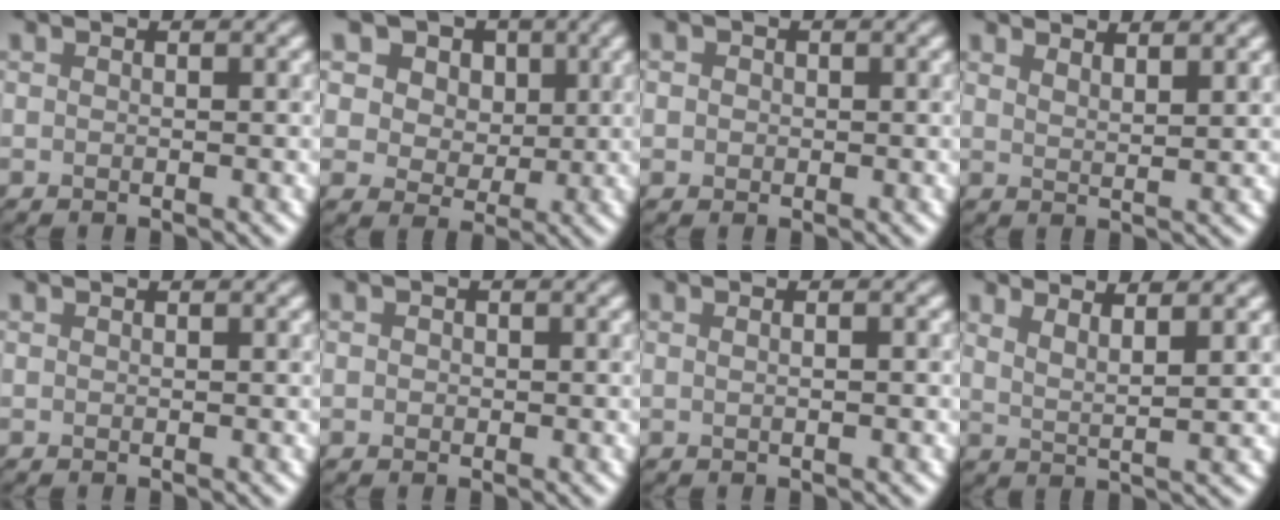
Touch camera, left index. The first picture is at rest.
{"total": 10.7, "force": [5.5, 7.7, 4.9], "torque": [-0.097, 0.012, 0.073]}
{"total": 1.3, "force": [0.3, 1.1, 0.4], "torque": [-0.001, 0.005, -0.003]}
{"total": 2.4, "force": [2.1, 0.5, 1.0], "torque": [-0.004, 0.004, 0.033]}
{"total": 0.0}
{"total": 0.7, "force": [0.1, 0.7, 0.2], "torque": [0.000, -0.003, -0.001]}
{"total": 2.4, "force": [0.8, 1.2, 1.9], "torque": [-0.007, 0.018, -0.012]}
{"total": 3.1, "force": [2.4, 0.6, 2.0], "torque": [-0.024, 0.001, 0.041]}